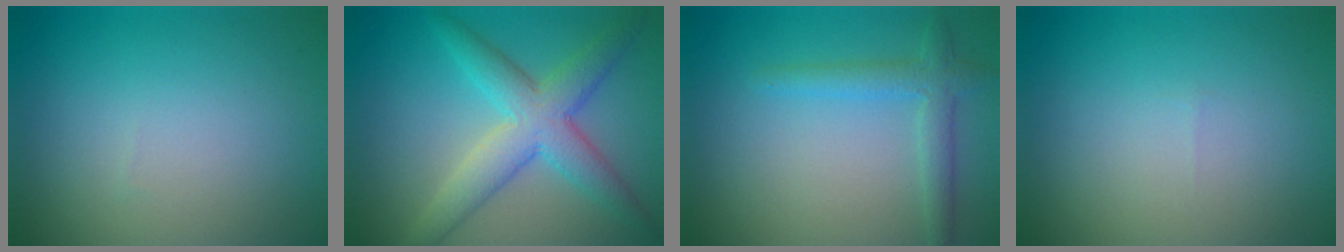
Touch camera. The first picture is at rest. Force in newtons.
{"total": 5.8, "press": 5.8, "slide": 0.1}
{"total": 2.7, "press": 2.7, "slide": 0.1}
{"total": 0.0}